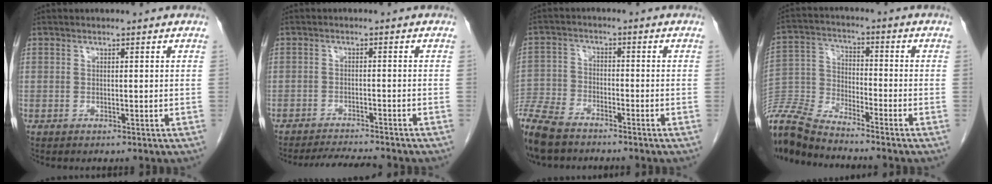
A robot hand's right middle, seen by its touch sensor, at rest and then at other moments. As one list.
[{"total": 6.0, "force": [-5.7, -0.2, 1.7], "torque": [-0.026, -0.011, -0.091]}, {"total": 10.3, "force": [-8.6, 3.3, 4.6], "torque": [-0.094, -0.020, -0.159]}, {"total": 11.8, "force": [-11.4, 0.2, 3.1], "torque": [-0.067, -0.001, -0.228]}]